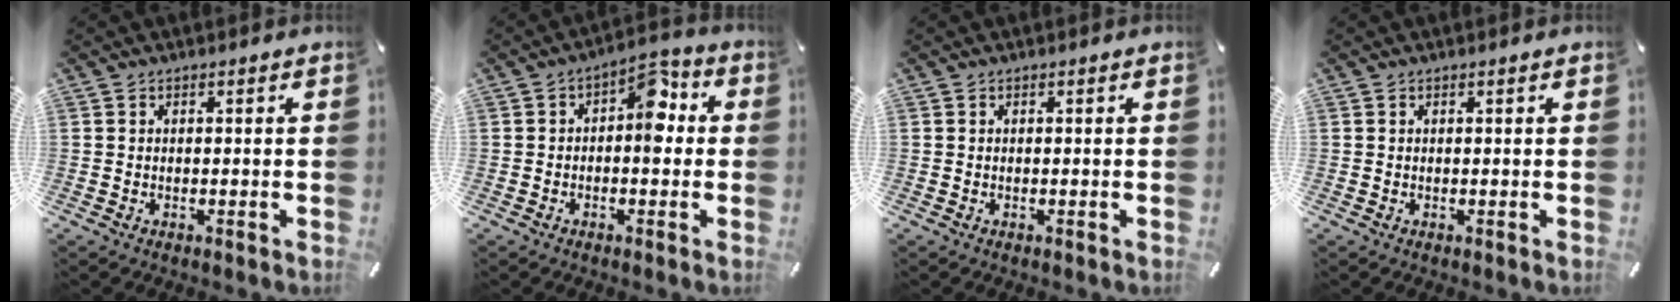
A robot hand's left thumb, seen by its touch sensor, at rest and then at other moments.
{"total": 8.4, "force": [0.7, 4.7, 7.0], "torque": [-0.091, 0.001, 0.005]}
{"total": 0.0}
{"total": 0.5, "force": [0.2, 0.0, 0.5], "torque": [-0.006, 0.001, 0.003]}